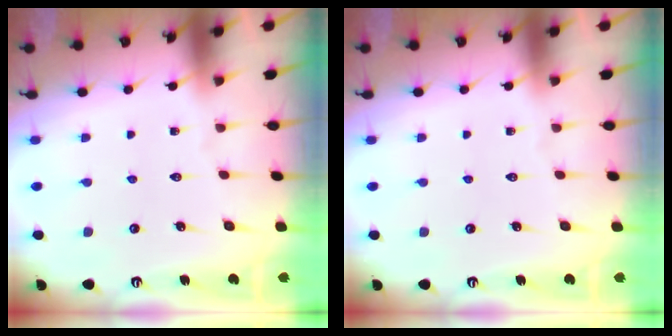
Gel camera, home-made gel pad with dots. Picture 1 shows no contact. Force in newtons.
{"total": 0.0}